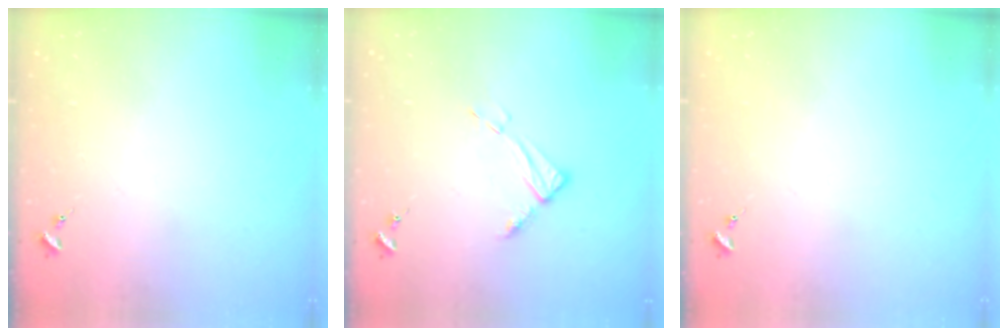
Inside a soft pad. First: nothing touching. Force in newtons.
{"total": 7.7, "press": 7.7, "slide": 0.6}
{"total": 0.0}